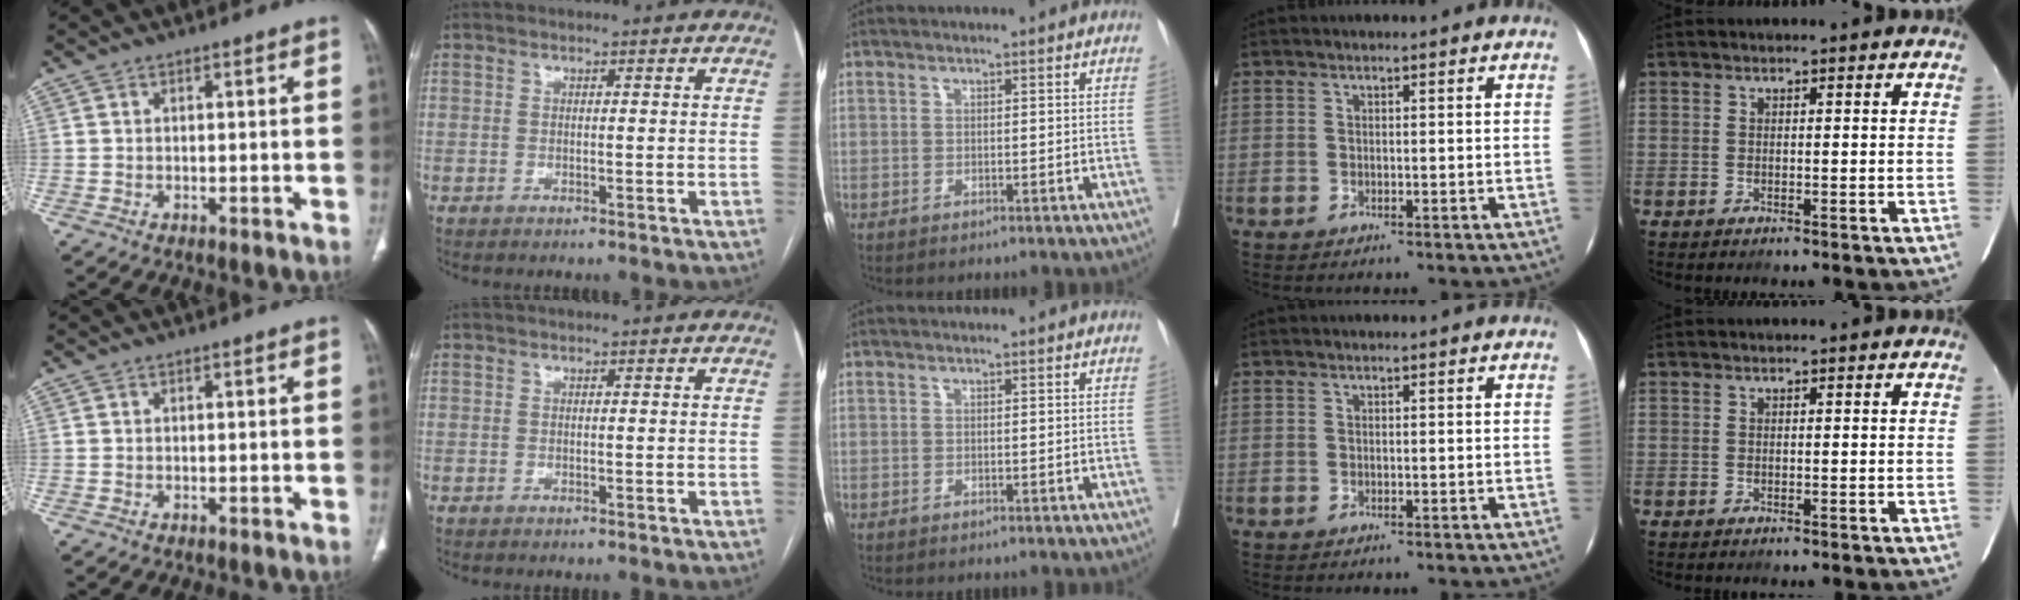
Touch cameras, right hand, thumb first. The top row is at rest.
{}